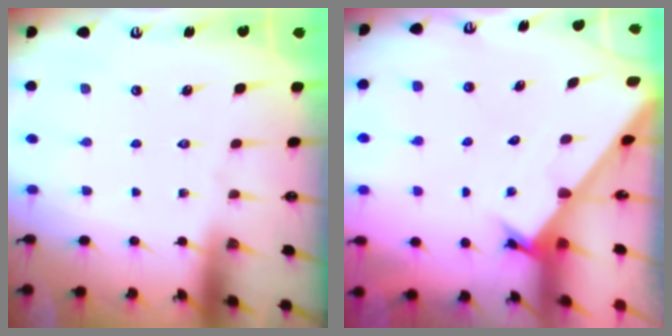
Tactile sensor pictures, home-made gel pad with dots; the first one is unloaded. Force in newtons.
{"total": 2.2, "press": 2.2, "slide": 0.2}